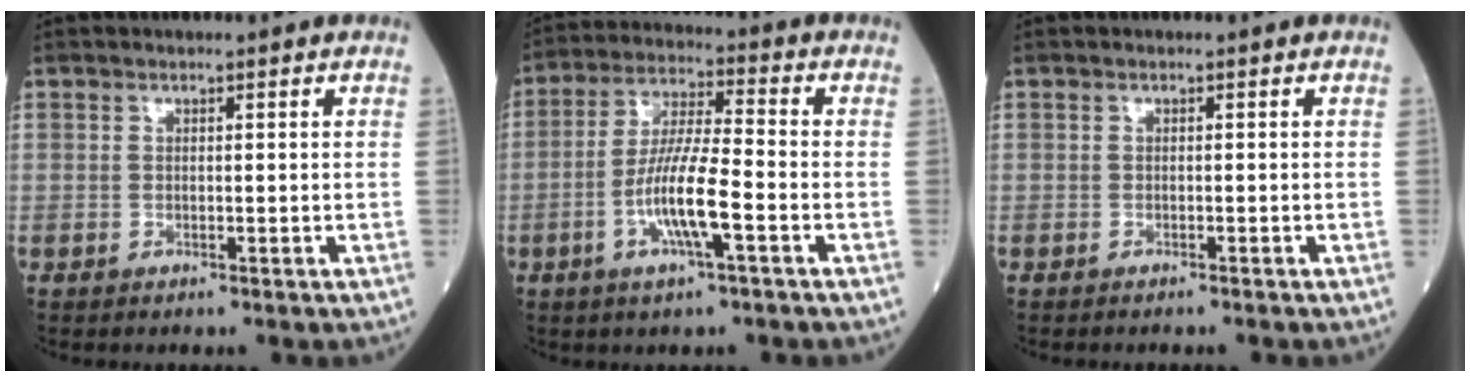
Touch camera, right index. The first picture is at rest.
{"total": 9.8, "force": [-3.3, 1.0, 9.2], "torque": [-0.180, -0.001, -0.065]}
{"total": 1.1, "force": [-1.0, -0.1, 0.4], "torque": [-0.007, 0.000, -0.012]}